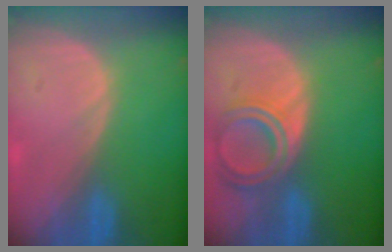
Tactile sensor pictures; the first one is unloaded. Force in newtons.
{"total": 6.6, "press": 6.0, "slide": 2.8}